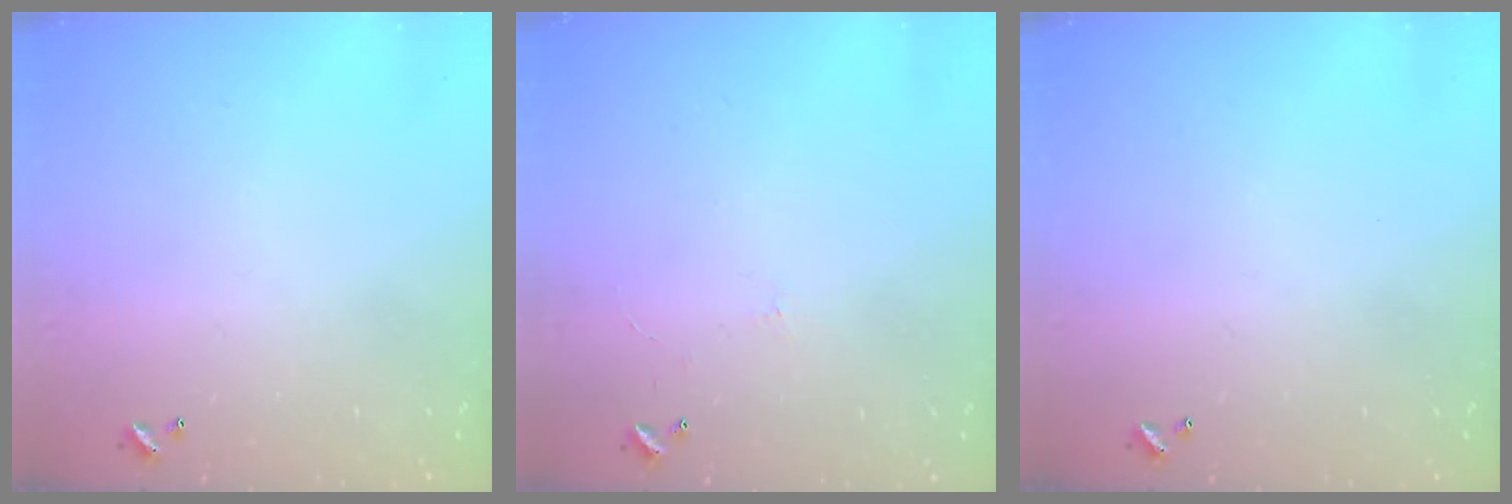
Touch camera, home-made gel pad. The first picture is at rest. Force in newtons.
{"total": 1.8, "press": 1.7, "slide": 0.4}
{"total": 0.0}